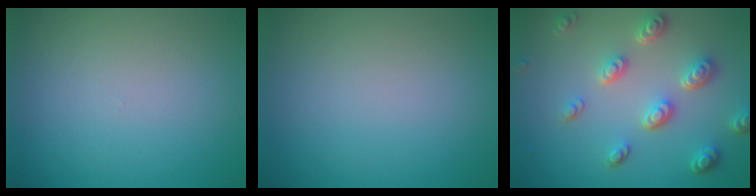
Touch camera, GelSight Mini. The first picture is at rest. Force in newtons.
{"total": 0.0}
{"total": 4.8, "press": 3.7, "slide": 3.0}